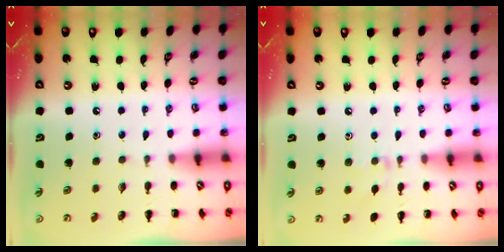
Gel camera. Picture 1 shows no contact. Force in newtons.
{"total": 6.3, "press": 6.1, "slide": 1.8}